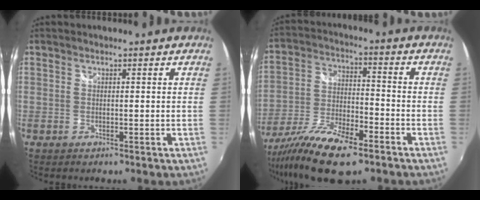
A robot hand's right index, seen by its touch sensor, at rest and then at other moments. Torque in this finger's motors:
{"motor_torque": [1.05, -1.09, 0.53, 0.09]}